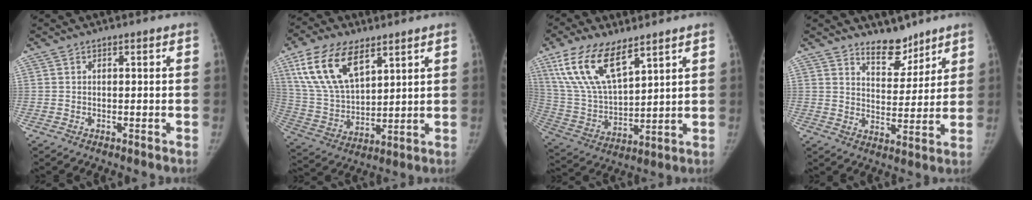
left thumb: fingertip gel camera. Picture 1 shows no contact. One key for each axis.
{"total": 16.6, "fx": 8.8, "fy": 8.4, "fz": 11.4, "tx": -0.199, "ty": -0.028, "tz": 0.177}
{"total": 16.1, "fx": 9.7, "fy": 6.8, "fz": 11.0, "tx": -0.202, "ty": -0.035, "tz": 0.198}
{"total": 7.4, "fx": 6.2, "fy": 3.4, "fz": 2.3, "tx": -0.007, "ty": -0.052, "tz": 0.107}